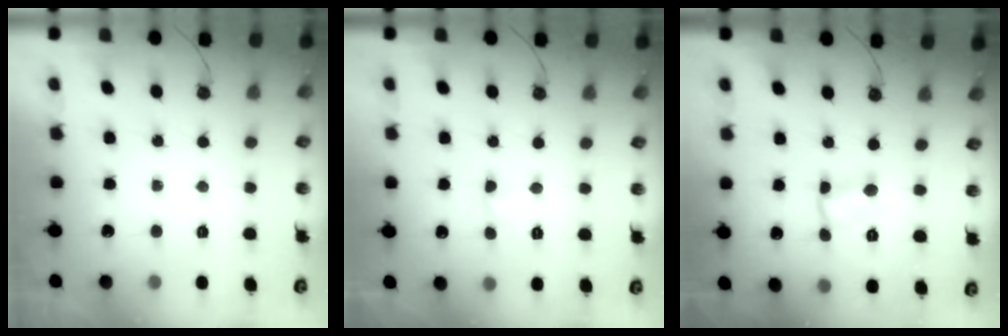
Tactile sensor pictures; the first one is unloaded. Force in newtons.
{"total": 1.1, "press": 1.0, "slide": 0.3}
{"total": 1.4, "press": 1.4, "slide": 0.1}